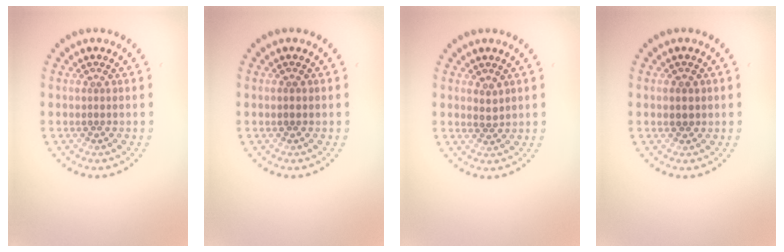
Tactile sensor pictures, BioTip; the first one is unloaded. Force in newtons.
{"total": 0.8, "press": 0.8, "slide": 0.1}
{"total": 1.0, "press": 0.9, "slide": 0.4}
{"total": 1.2, "press": 1.1, "slide": 0.4}